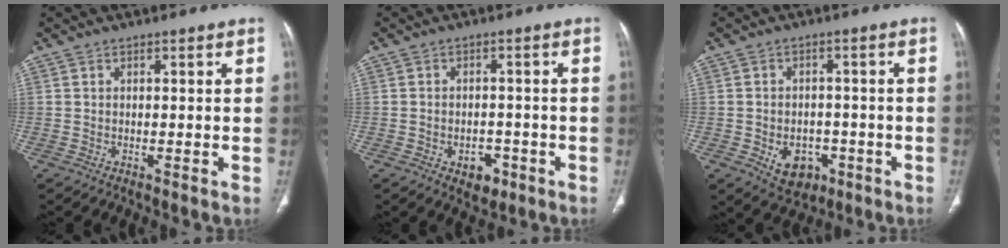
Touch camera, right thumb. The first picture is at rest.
{"total": 4.5, "force": [-2.1, 3.2, 2.5], "torque": [-0.016, 0.013, -0.021]}
{"total": 7.2, "force": [-2.6, 5.5, 3.9], "torque": [-0.038, 0.016, -0.027]}